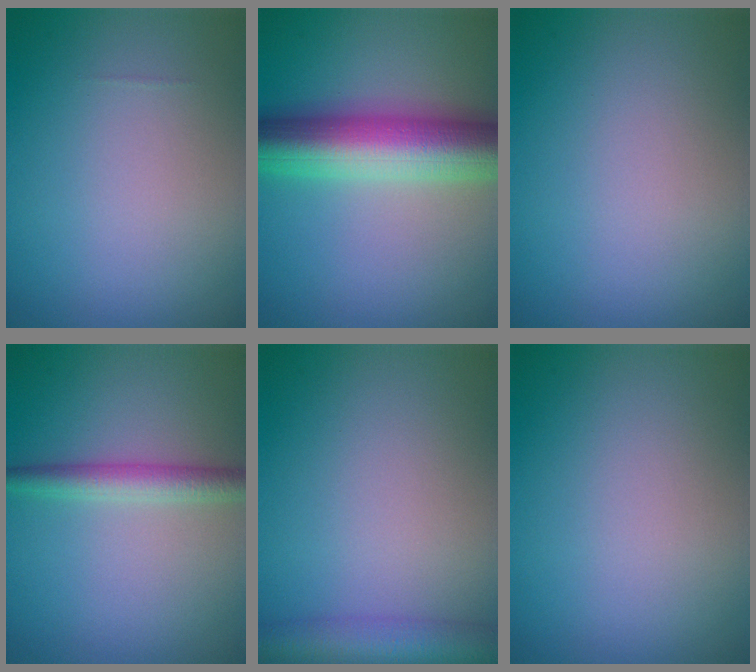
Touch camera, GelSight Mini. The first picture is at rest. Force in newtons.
{"total": 9.7, "press": 9.7, "slide": 0.3}
{"total": 0.0}
{"total": 2.7, "press": 2.7, "slide": 0.0}
{"total": 4.6, "press": 4.6, "slide": 0.1}
{"total": 0.0}